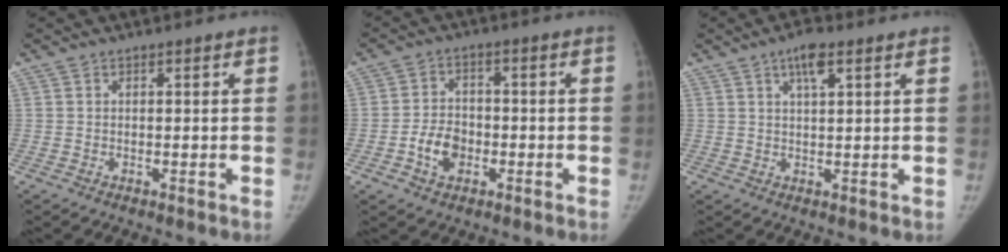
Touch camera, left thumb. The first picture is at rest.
{"total": 6.2, "force": [-2.1, 4.4, 3.9], "torque": [-0.053, 0.018, -0.039]}
{"total": 4.7, "force": [2.5, 1.0, 3.9], "torque": [-0.068, -0.004, 0.040]}